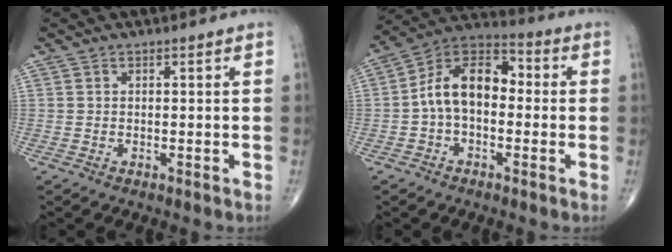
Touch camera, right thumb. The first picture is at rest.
{"total": 12.6, "force": [-0.5, 7.9, 9.8], "torque": [-0.151, 0.041, -0.026]}